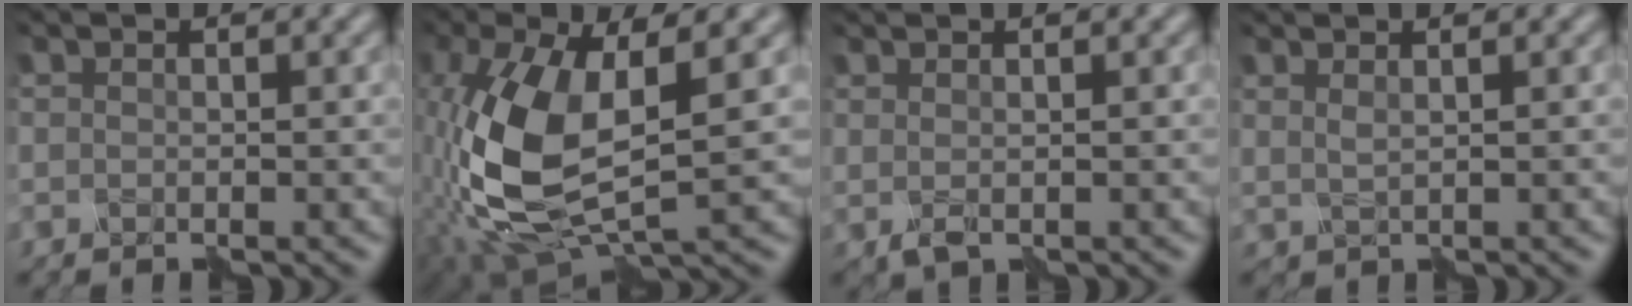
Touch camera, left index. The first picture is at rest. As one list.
[{"total": 11.3, "force": [-1.4, 5.0, 10.0], "torque": [-0.236, -0.001, -0.029]}, {"total": 1.8, "force": [0.3, 0.4, 1.7], "torque": [-0.029, 0.002, 0.005]}, {"total": 1.5, "force": [0.8, 0.4, 1.2], "torque": [-0.021, -0.001, 0.014]}]